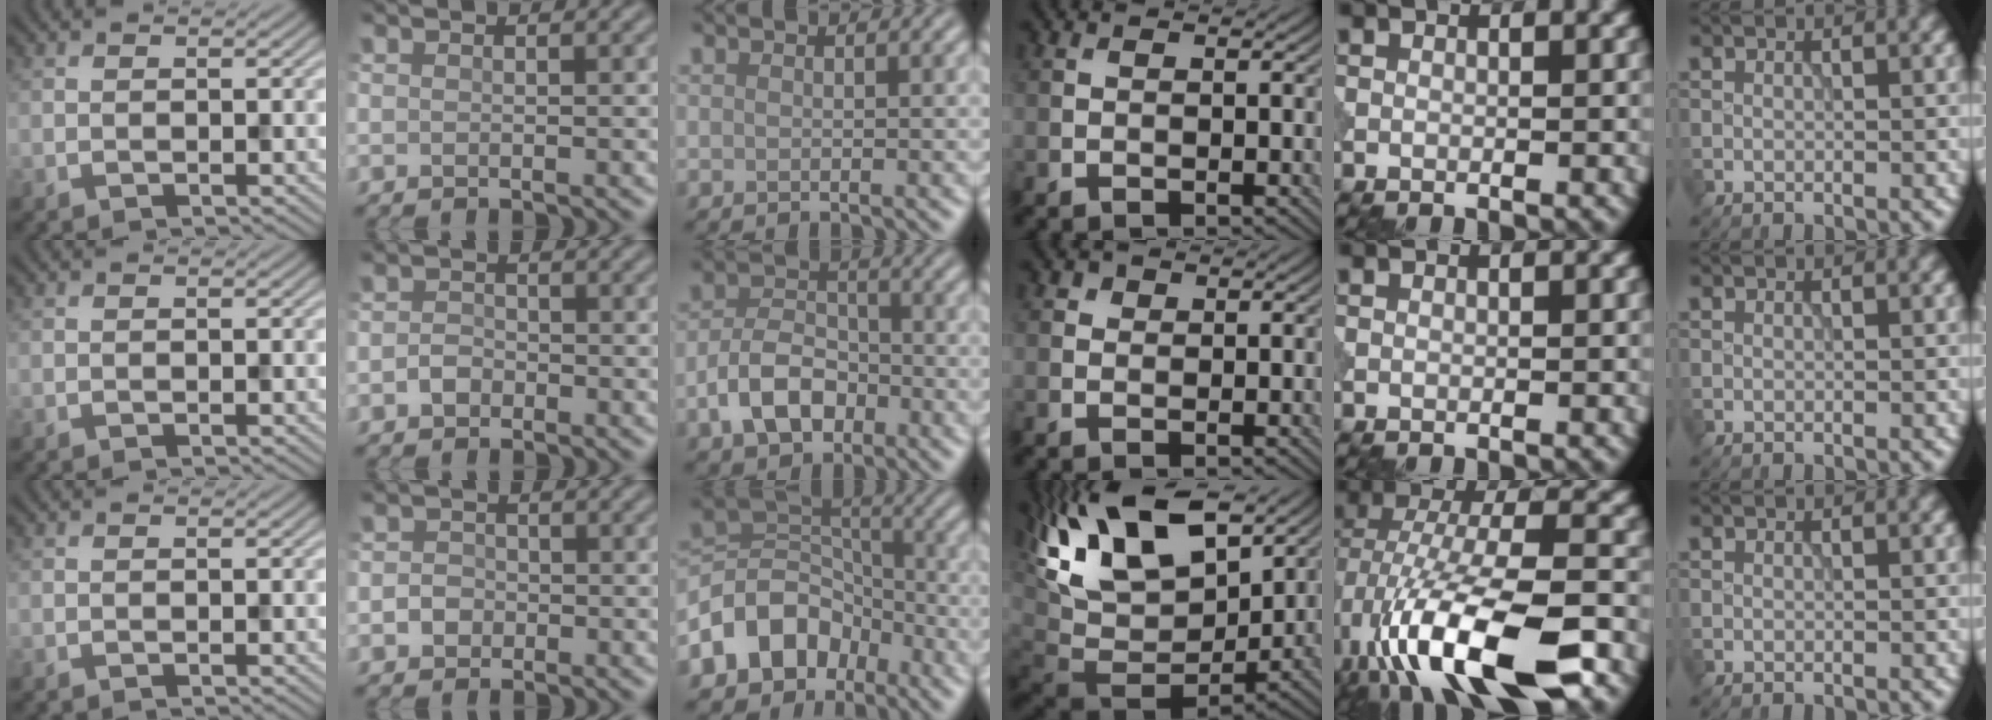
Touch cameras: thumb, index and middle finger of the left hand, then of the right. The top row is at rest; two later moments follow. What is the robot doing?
{"motion": "extract", "object": "peg toy"}